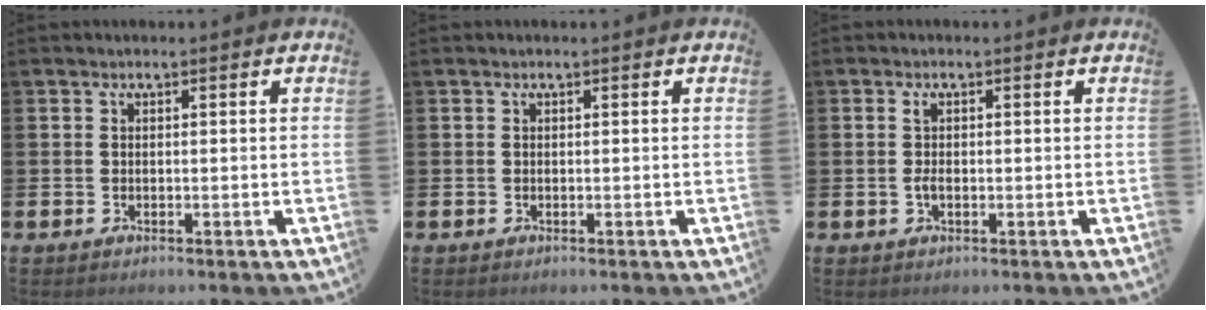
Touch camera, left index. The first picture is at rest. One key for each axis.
{"total": 0.0}
{"total": 1.8, "fx": 0.0, "fy": 0.9, "fz": 1.5, "tx": -0.030, "ty": 0.005, "tz": -0.002}